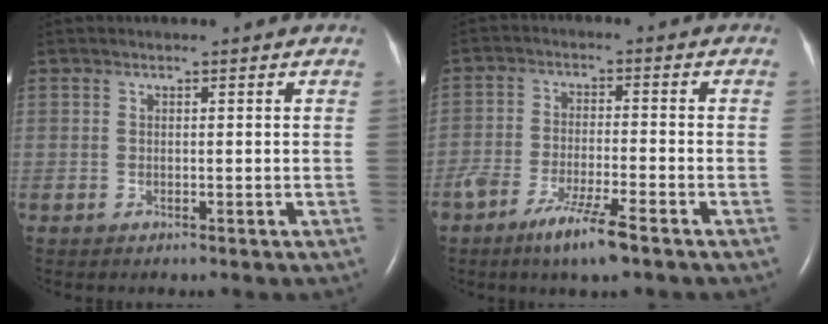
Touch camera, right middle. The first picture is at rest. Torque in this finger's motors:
{"motor_torque": [1.10, -1.04, 0.18, 0.14]}